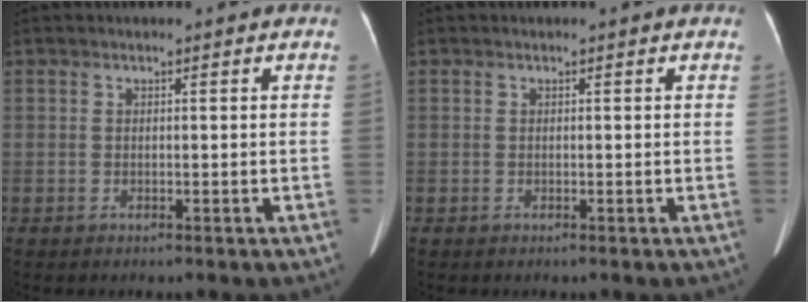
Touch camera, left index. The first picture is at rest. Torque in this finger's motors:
{"motor_torque": [0.02, 0.03, 0.00, 0.01]}